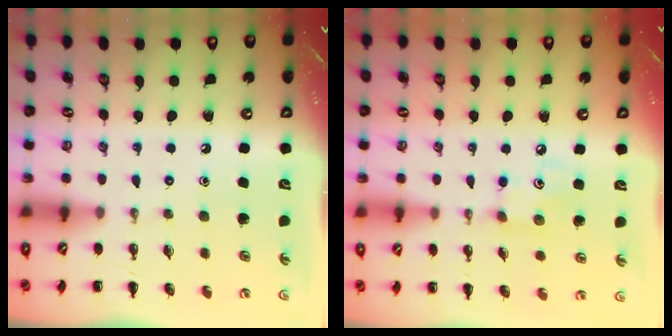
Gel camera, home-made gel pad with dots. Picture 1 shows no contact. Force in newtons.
{"total": 3.4, "press": 3.3, "slide": 0.6}